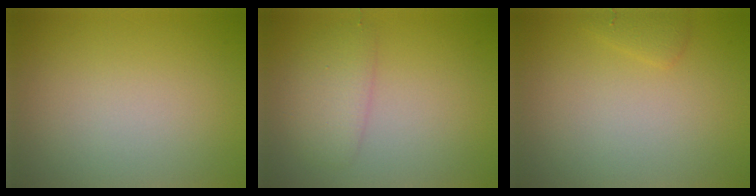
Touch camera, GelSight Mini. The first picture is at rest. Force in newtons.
{"total": 2.7, "press": 2.7, "slide": 0.1}
{"total": 1.0, "press": 1.0, "slide": 0.1}